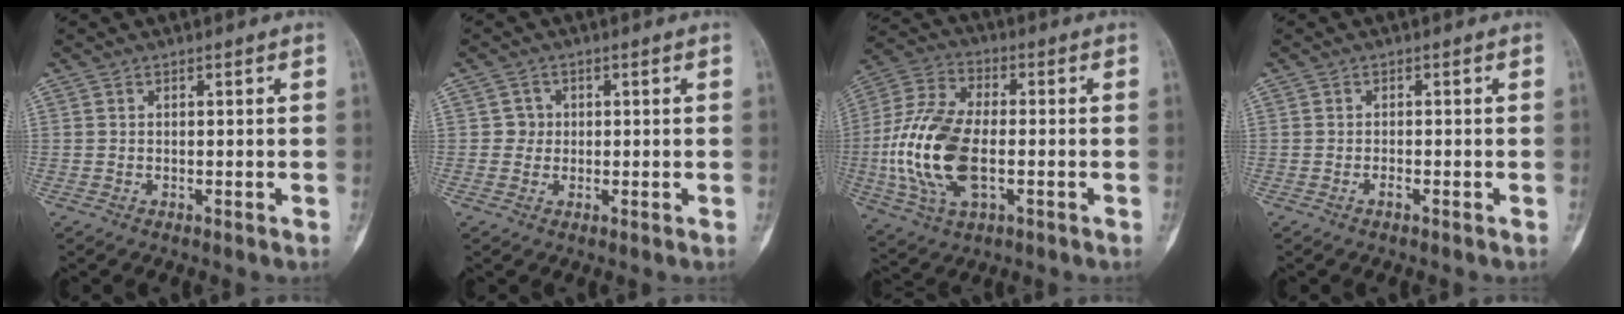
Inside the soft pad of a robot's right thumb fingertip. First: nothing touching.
{"total": 2.1, "force": [0.1, 2.1, 0.2], "torque": [0.011, 0.007, -0.003]}
{"total": 17.6, "force": [-2.5, 9.4, 14.6], "torque": [-0.307, 0.013, -0.045]}
{"total": 0.9, "force": [-0.6, 0.3, 0.6], "torque": [-0.013, 0.004, -0.012]}